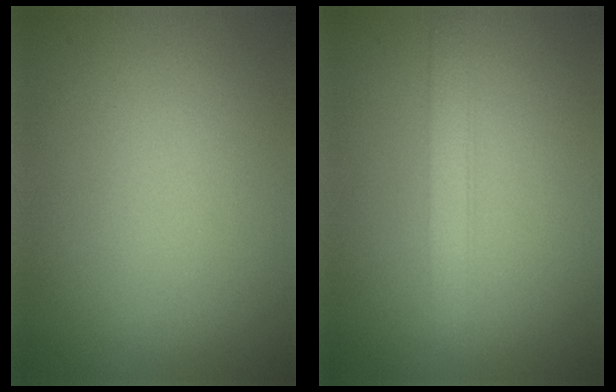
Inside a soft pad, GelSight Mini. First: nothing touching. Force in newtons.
{"total": 1.9, "press": 1.9, "slide": 0.0}